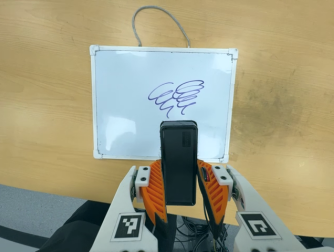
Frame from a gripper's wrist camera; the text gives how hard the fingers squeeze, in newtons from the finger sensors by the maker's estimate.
{"total": 4.4, "left": 3.2, "right": 5.5}